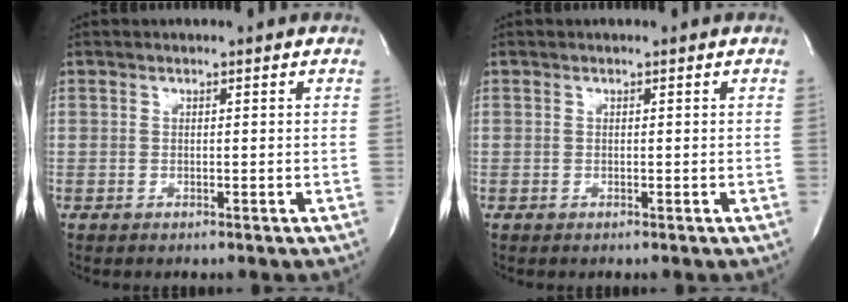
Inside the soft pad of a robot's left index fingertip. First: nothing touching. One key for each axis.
{"total": 0.0}